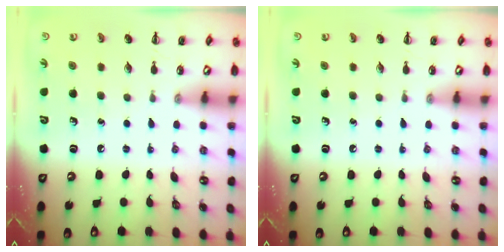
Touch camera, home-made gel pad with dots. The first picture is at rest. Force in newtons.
{"total": 0.0}